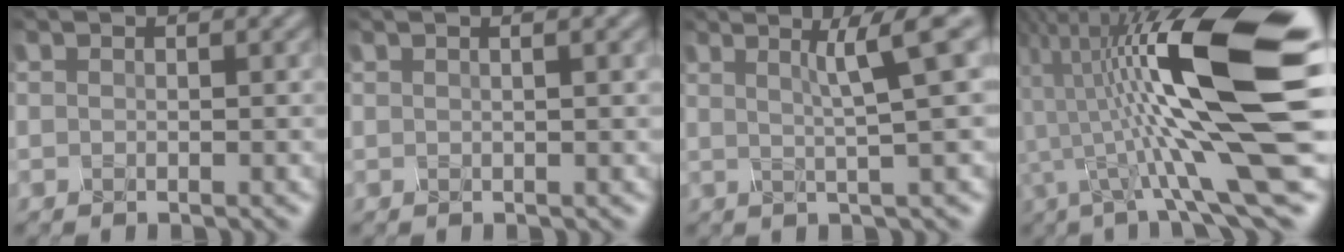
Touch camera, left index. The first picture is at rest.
{"total": 4.0, "force": [1.8, 1.8, 3.1], "torque": [-0.022, 0.033, 0.011]}
{"total": 4.5, "force": [1.6, -0.3, 4.2], "torque": [-0.065, 0.014, 0.044]}
{"total": 13.6, "force": [-1.0, 1.7, 13.4], "torque": [-0.228, 0.021, -0.005]}